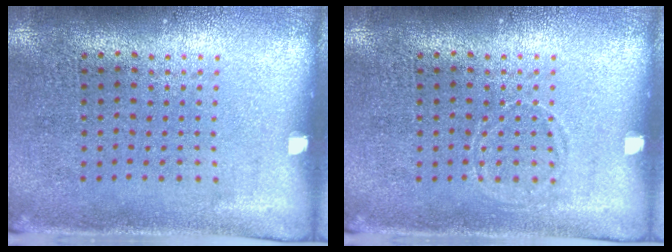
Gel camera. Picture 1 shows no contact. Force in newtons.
{"total": 0.6, "press": 0.6, "slide": 0.0}